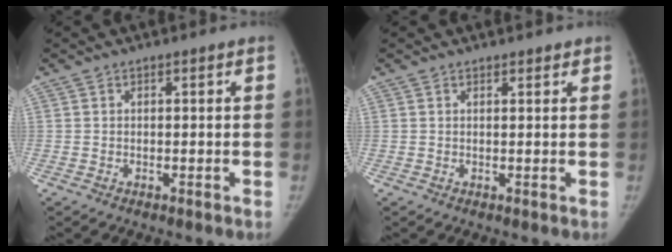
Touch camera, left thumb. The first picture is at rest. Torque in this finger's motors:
{"motor_torque": [-0.38, -0.21, -0.37, 0.11, -0.07]}